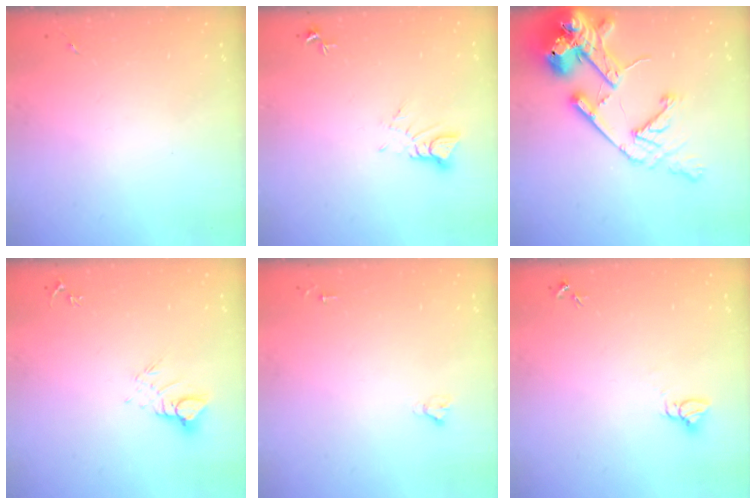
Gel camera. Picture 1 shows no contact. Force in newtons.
{"total": 3.8, "press": 3.8, "slide": 0.4}
{"total": 20.3, "press": 20.1, "slide": 2.7}
{"total": 5.0, "press": 5.0, "slide": 0.3}
{"total": 1.8, "press": 1.8, "slide": 0.1}
{"total": 3.0, "press": 3.0, "slide": 0.1}